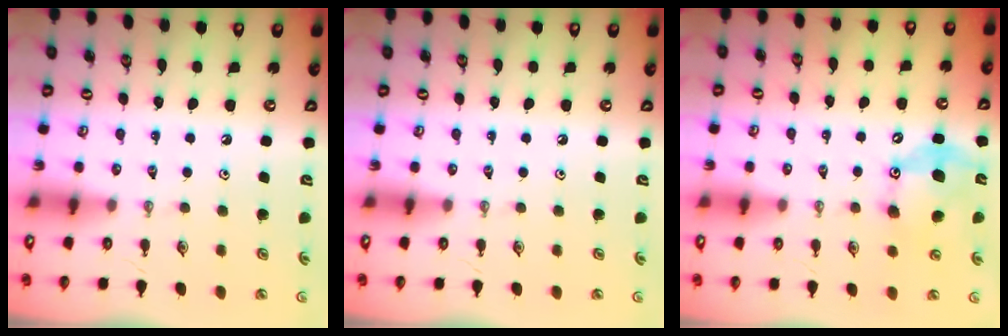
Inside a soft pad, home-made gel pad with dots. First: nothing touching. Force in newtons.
{"total": 0.0}
{"total": 12.8, "press": 12.8, "slide": 0.2}